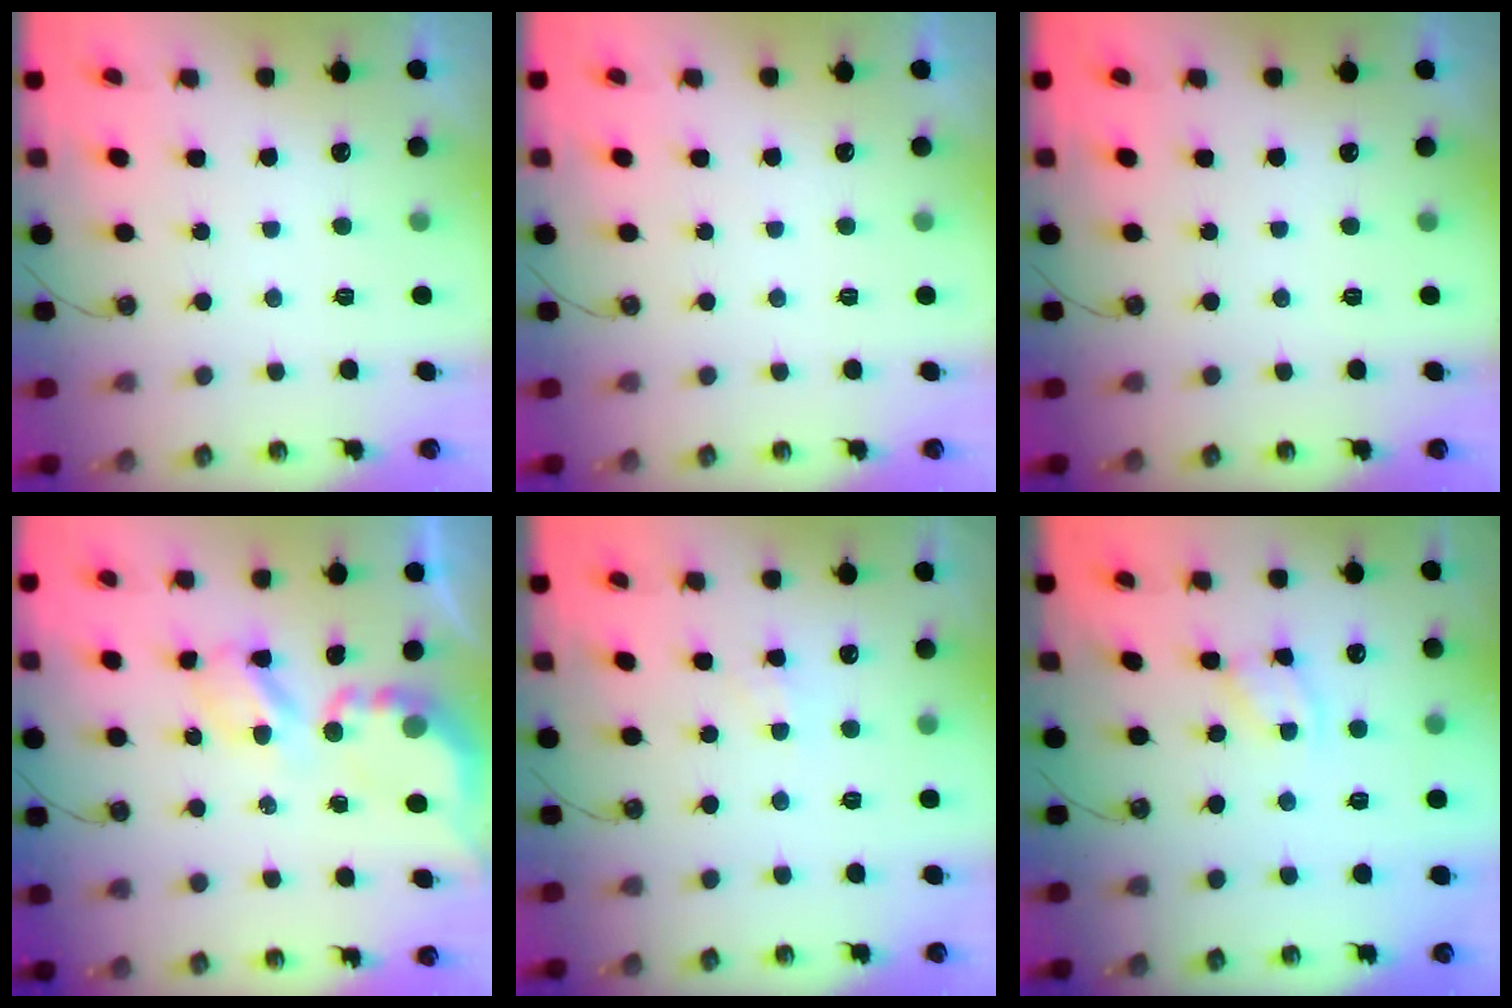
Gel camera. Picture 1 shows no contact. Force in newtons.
{"total": 0.0}
{"total": 0.0}
{"total": 5.7, "press": 5.7, "slide": 0.5}
{"total": 3.7, "press": 3.6, "slide": 0.5}
{"total": 3.0, "press": 3.0, "slide": 0.2}